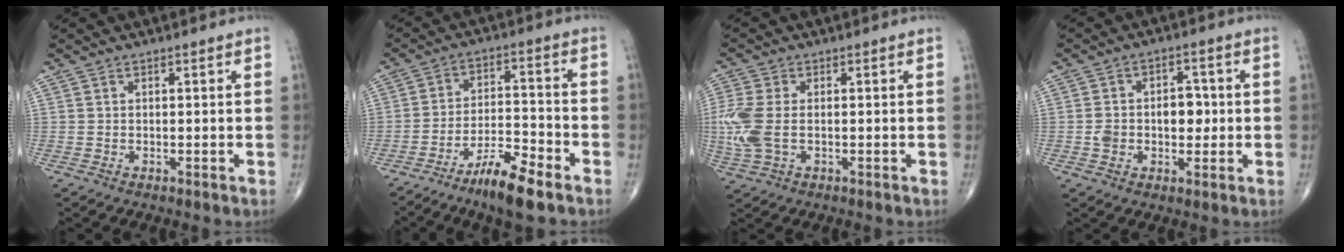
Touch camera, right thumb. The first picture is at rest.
{"total": 10.1, "force": [-7.0, 2.0, 7.1], "torque": [-0.129, 0.044, -0.123]}
{"total": 8.3, "force": [-0.5, 4.9, 6.7], "torque": [-0.188, 0.000, -0.011]}
{"total": 7.3, "force": [-0.3, 4.9, 5.4], "torque": [-0.066, 0.019, -0.001]}